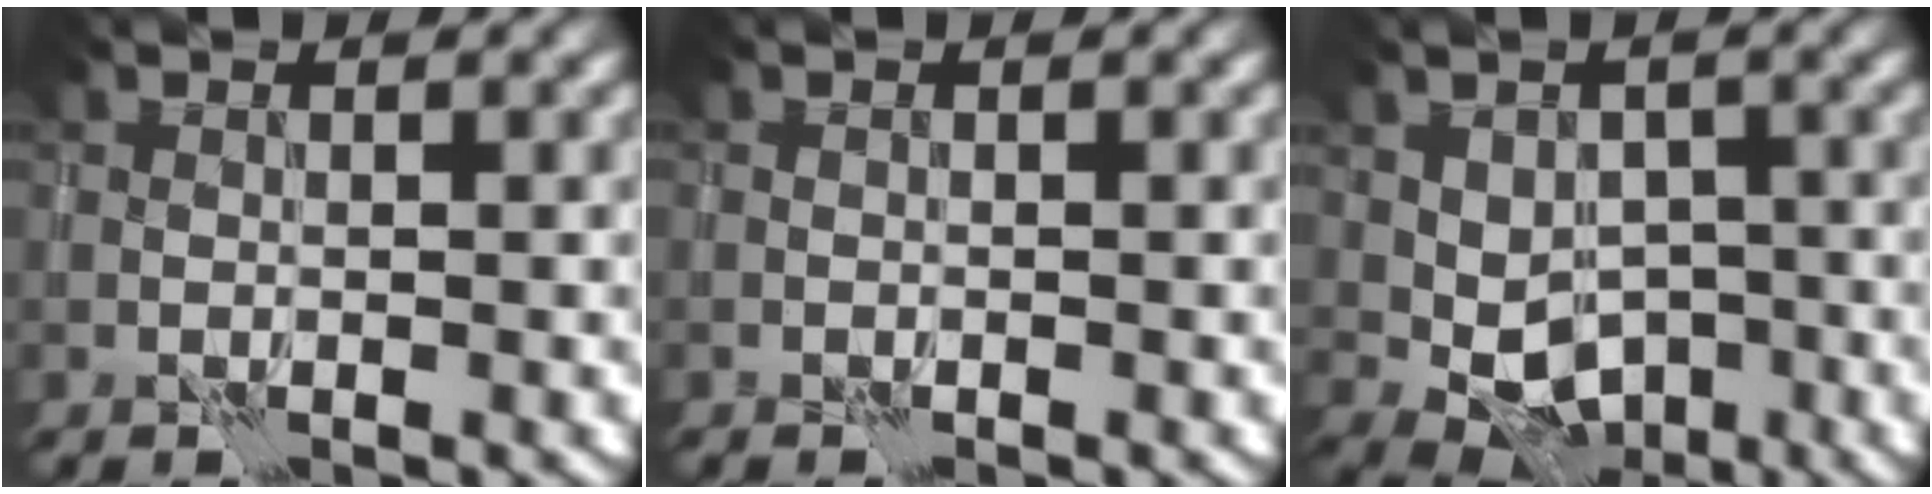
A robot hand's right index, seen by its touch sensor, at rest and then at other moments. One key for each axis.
{"total": 0.0}
{"total": 5.3, "fx": -0.8, "fy": 4.0, "fz": 3.4, "tx": -0.054, "ty": -0.003, "tz": -0.008}